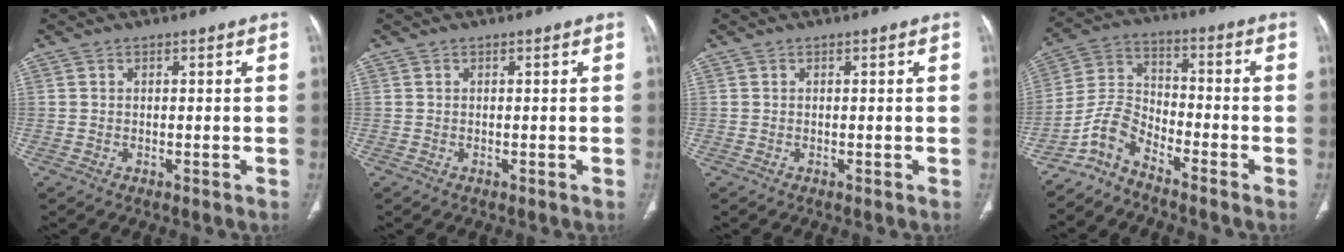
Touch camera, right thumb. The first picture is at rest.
{"total": 0.0}
{"total": 0.0}
{"total": 6.9, "force": [-5.8, 2.5, 2.9], "torque": [-0.064, 0.059, -0.129]}